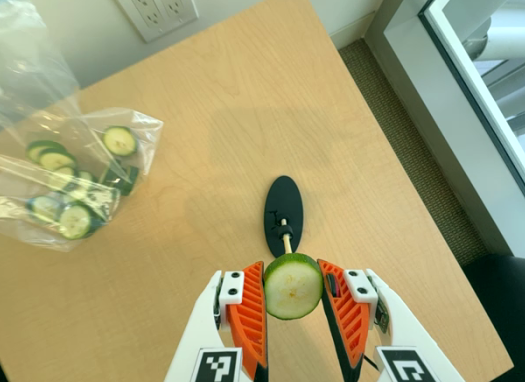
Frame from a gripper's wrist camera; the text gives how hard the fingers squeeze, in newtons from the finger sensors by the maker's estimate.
{"total": 11.1, "left": 11.7, "right": 10.5}